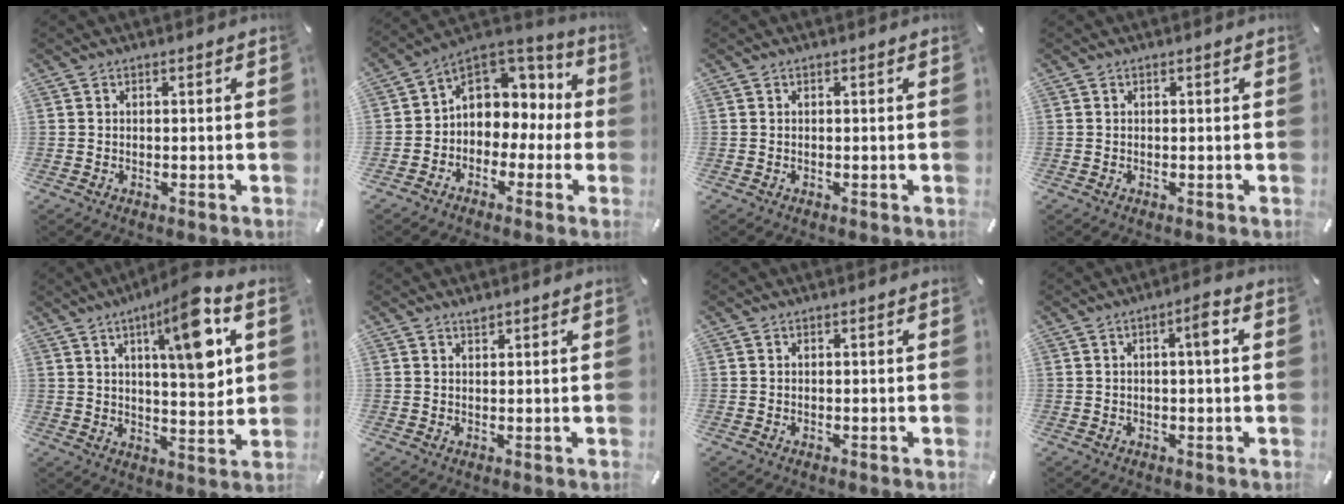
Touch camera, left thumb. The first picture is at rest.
{"total": 8.7, "force": [1.9, 7.8, 3.3], "torque": [-0.057, -0.014, 0.041]}
{"total": 0.0}
{"total": 0.0}
{"total": 14.1, "force": [6.2, 3.8, 12.2], "torque": [-0.171, -0.028, 0.090]}
{"total": 1.0, "force": [0.9, 0.3, 0.3], "torque": [-0.007, -0.002, 0.018]}
{"total": 0.0}
{"total": 4.3, "force": [0.9, 0.6, 4.1], "torque": [-0.064, 0.000, 0.007]}